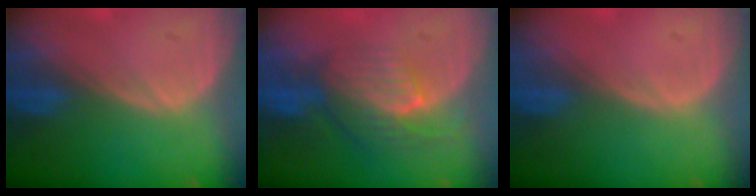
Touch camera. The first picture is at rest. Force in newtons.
{"total": 8.1, "press": 7.2, "slide": 3.6}
{"total": 0.0}